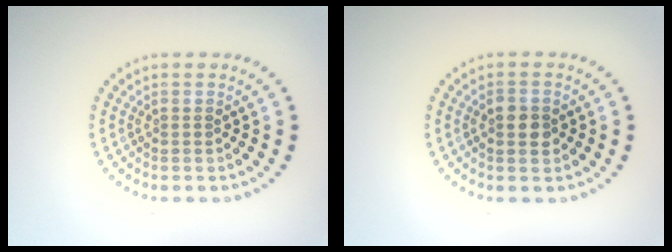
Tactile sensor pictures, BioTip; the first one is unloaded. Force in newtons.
{"total": 2.4, "press": 2.4, "slide": 0.1}